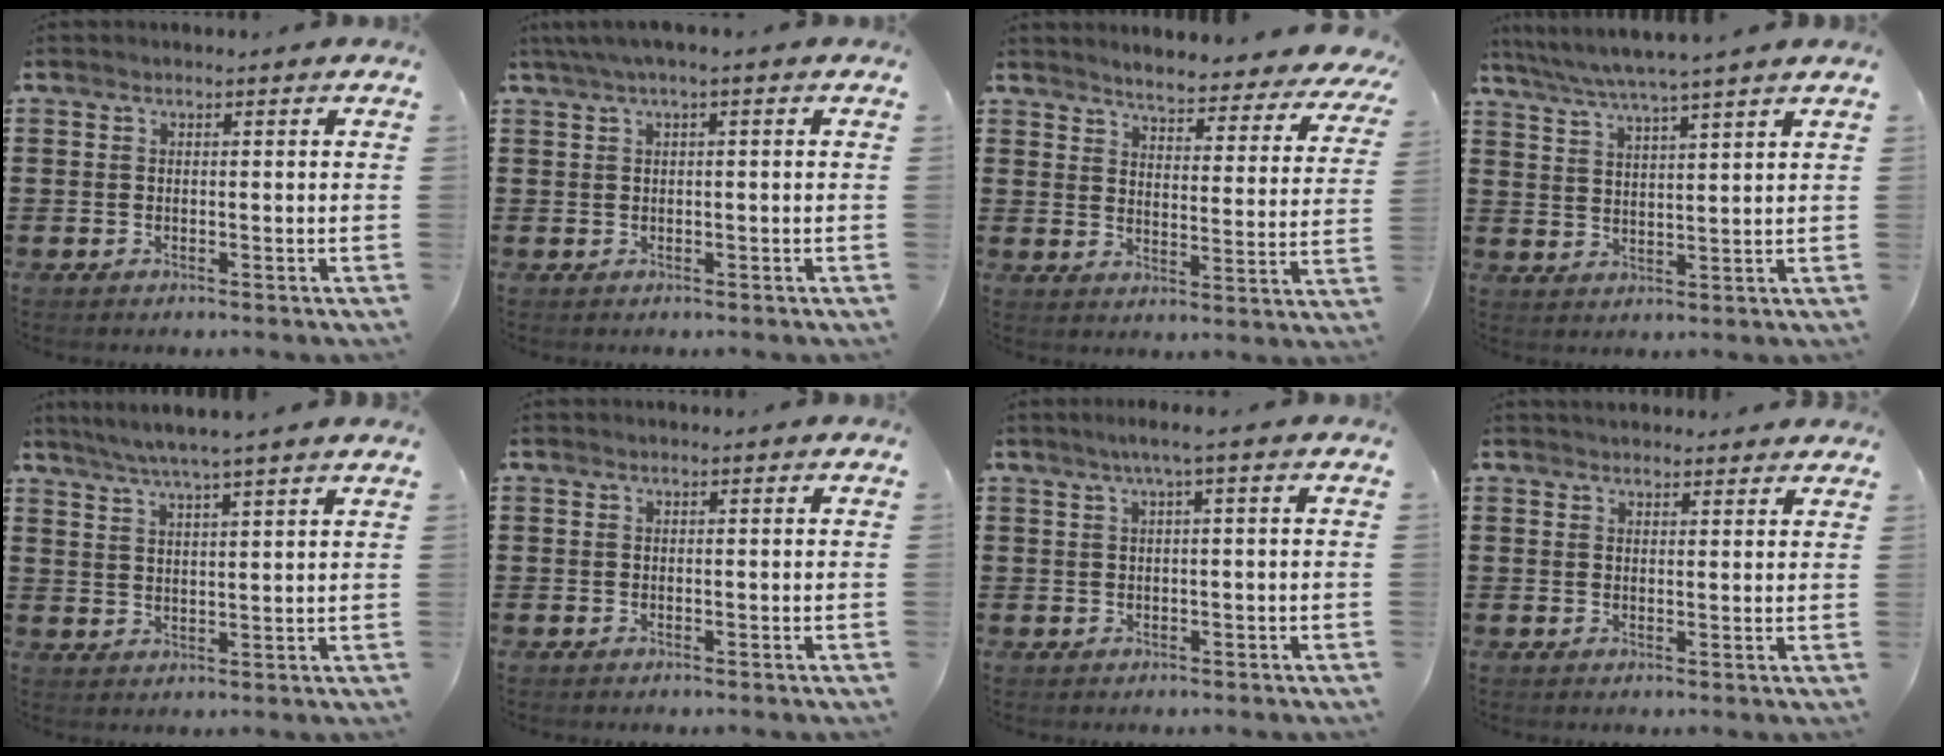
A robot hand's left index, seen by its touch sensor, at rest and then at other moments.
{"total": 1.8, "force": [-0.1, 0.1, 1.8], "torque": [-0.028, -0.002, -0.002]}
{"total": 4.4, "force": [4.3, -0.3, 1.0], "torque": [-0.040, -0.036, 0.070]}
{"total": 4.7, "force": [4.2, -0.7, 2.2], "torque": [-0.055, -0.022, 0.071]}
{"total": 4.6, "force": [4.1, -0.7, 2.0], "torque": [-0.052, -0.015, 0.070]}
{"total": 0.0}
{"total": 1.9, "force": [0.3, -0.1, 1.9], "torque": [-0.034, -0.002, 0.003]}
{"total": 2.1, "force": [2.1, 0.3, 0.1], "torque": [-0.006, 0.001, 0.040]}